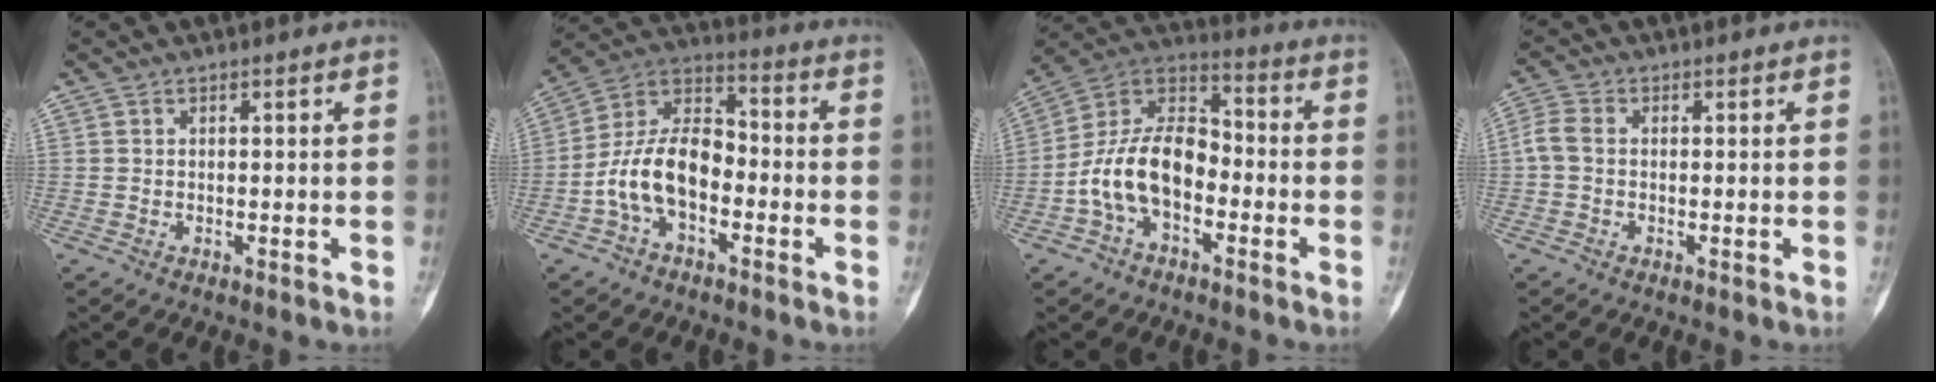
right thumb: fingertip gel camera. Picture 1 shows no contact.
{"total": 13.2, "force": [-3.7, 8.0, 9.9], "torque": [-0.170, 0.051, -0.078]}
{"total": 14.5, "force": [-4.0, 9.0, 10.6], "torque": [-0.181, 0.057, -0.084]}
{"total": 3.4, "force": [-0.2, 2.4, 2.4], "torque": [-0.054, 0.008, -0.015]}